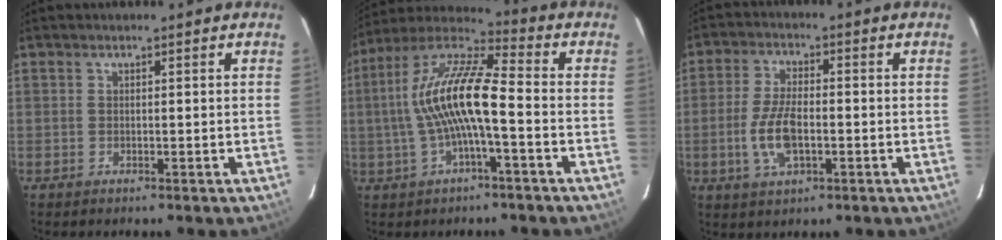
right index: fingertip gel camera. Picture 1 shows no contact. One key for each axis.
{"total": 13.8, "fx": -1.6, "fy": 2.9, "fz": 13.4, "tx": -0.261, "ty": 0.016, "tz": -0.033}
{"total": 8.5, "fx": -2.0, "fy": 3.8, "fz": 7.4, "tx": -0.156, "ty": -0.002, "tz": -0.036}